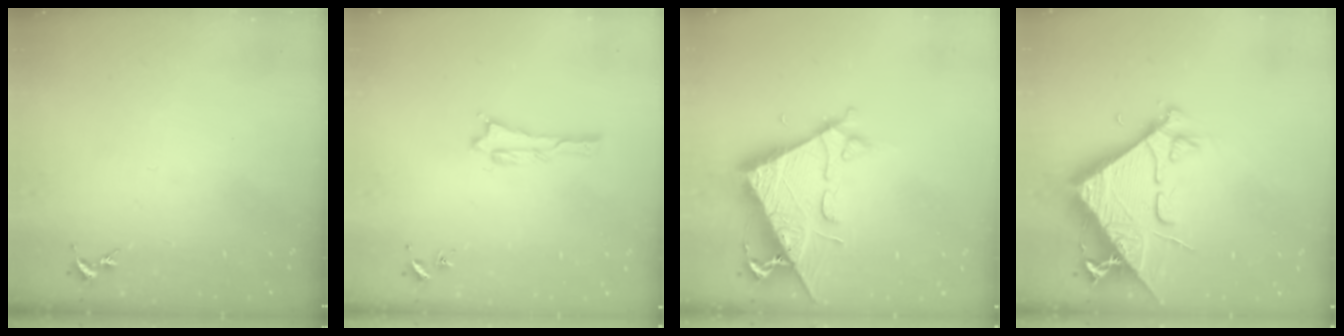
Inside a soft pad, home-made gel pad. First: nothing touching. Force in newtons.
{"total": 0.6, "press": 0.6, "slide": 0.1}
{"total": 8.4, "press": 8.3, "slide": 0.8}
{"total": 10.1, "press": 10.0, "slide": 1.2}